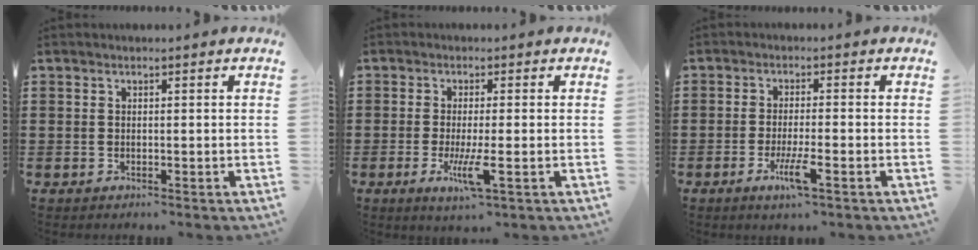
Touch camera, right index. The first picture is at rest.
{"total": 5.4, "force": [-1.9, 0.6, 5.0], "torque": [-0.101, -0.020, -0.034]}
{"total": 4.9, "force": [-2.5, 0.5, 4.2], "torque": [-0.087, -0.015, -0.045]}